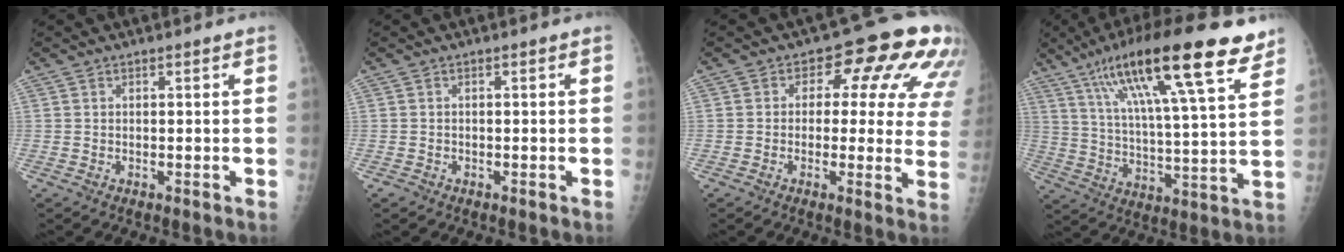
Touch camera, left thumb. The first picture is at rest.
{"total": 0.8, "force": [-0.5, 0.6, 0.0], "torque": [0.003, 0.003, -0.012]}
{"total": 15.1, "force": [5.1, 8.2, 11.7], "torque": [-0.085, 0.003, 0.044]}
{"total": 23.6, "force": [14.1, 4.6, 18.4], "torque": [-0.291, -0.028, 0.230]}